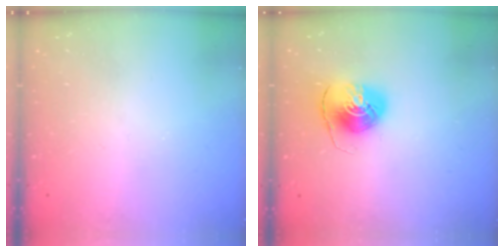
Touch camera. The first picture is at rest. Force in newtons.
{"total": 7.6, "press": 7.6, "slide": 0.3}